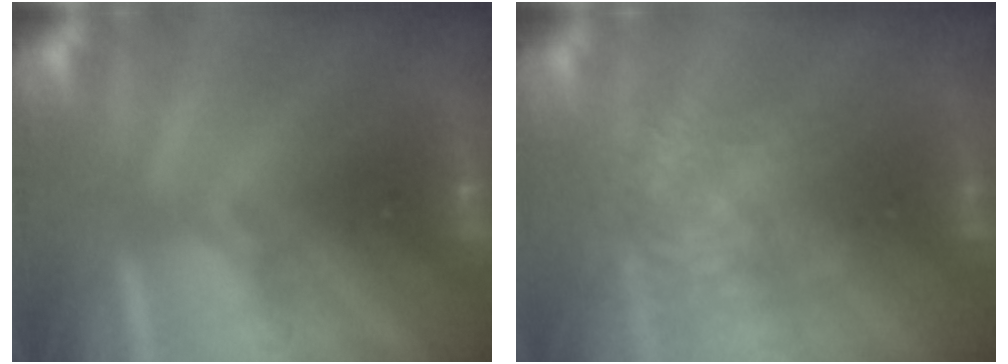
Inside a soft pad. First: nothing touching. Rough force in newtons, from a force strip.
{"total": 3.7}